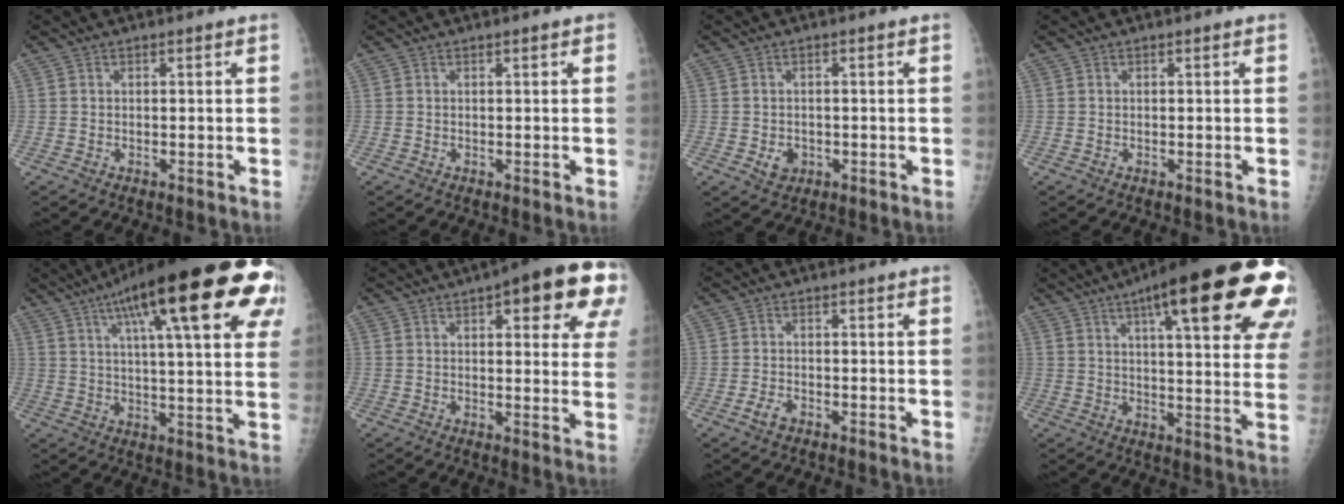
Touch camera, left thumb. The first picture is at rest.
{"total": 0.6, "force": [0.2, 0.2, 0.5], "torque": [-0.007, 0.001, 0.002]}
{"total": 3.0, "force": [-0.8, 2.5, 1.4], "torque": [-0.011, 0.002, -0.005]}
{"total": 0.0}
{"total": 30.0, "force": [13.8, 7.2, 25.6], "torque": [-0.317, 0.013, 0.194]}
{"total": 17.4, "force": [8.0, 5.7, 14.4], "torque": [-0.155, -0.014, 0.089]}
{"total": 2.3, "force": [-1.4, 1.3, 1.3], "torque": [-0.027, 0.006, -0.025]}
{"total": 30.2, "force": [14.2, 7.4, 25.6], "torque": [-0.280, 0.009, 0.193]}